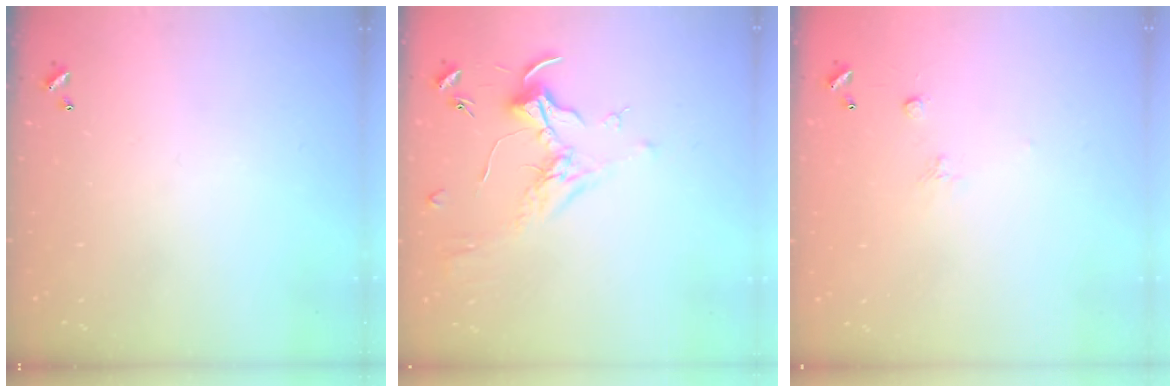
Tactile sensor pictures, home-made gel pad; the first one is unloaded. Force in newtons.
{"total": 1.8, "press": 1.6, "slide": 0.8}
{"total": 4.5, "press": 4.4, "slide": 0.8}